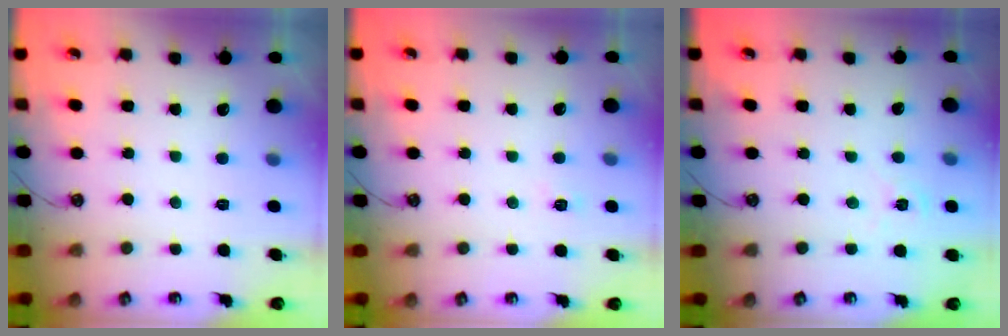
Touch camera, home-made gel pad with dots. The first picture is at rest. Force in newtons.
{"total": 2.3, "press": 2.3, "slide": 0.3}
{"total": 1.3, "press": 1.3, "slide": 0.2}